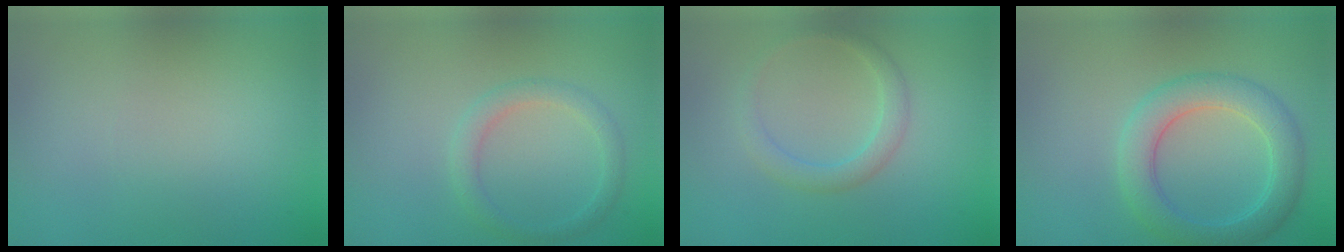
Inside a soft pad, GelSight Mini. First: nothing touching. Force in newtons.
{"total": 1.9, "press": 1.9, "slide": 0.1}
{"total": 2.0, "press": 2.0, "slide": 0.1}
{"total": 4.3, "press": 4.3, "slide": 0.1}